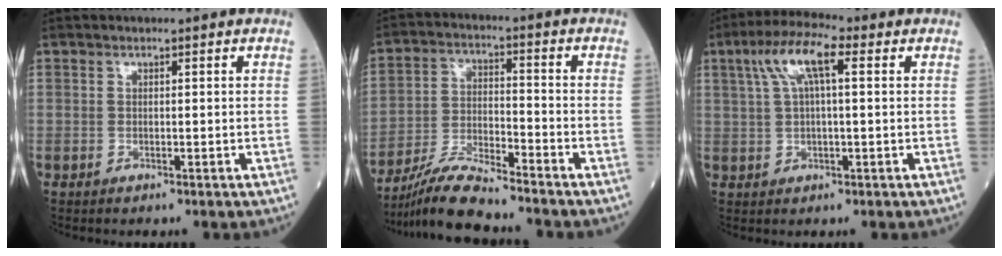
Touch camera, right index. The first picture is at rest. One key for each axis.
{"total": 9.3, "fx": -8.6, "fy": -0.1, "fz": 3.5, "tx": -0.069, "ty": -0.014, "tz": -0.162}
{"total": 7.9, "fx": 2.9, "fy": 1.7, "fz": 7.1, "tx": -0.146, "ty": 0.030, "tz": 0.052}